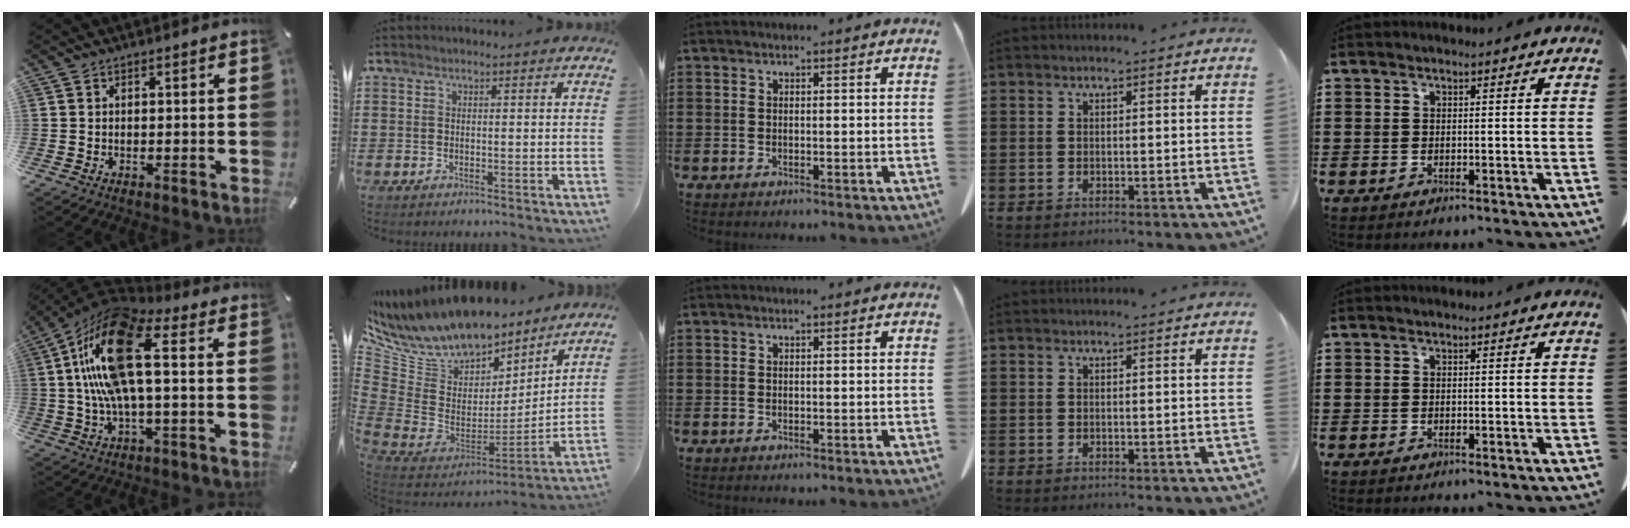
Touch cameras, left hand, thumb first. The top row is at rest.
{"thumb": {"total": 20.7, "force": [3.1, 8.9, 18.4], "torque": [-0.378, 0.001, 0.051]}, "index": {"total": 10.2, "force": [8.9, 4.2, 2.7], "torque": [-0.115, -0.071, 0.161]}}